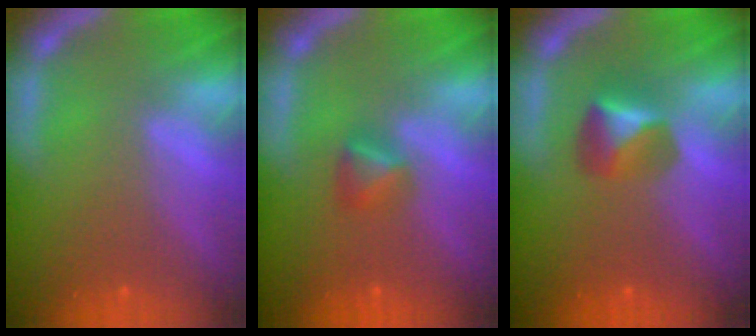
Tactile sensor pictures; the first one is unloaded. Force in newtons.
{"total": 1.9}
{"total": 2.9}